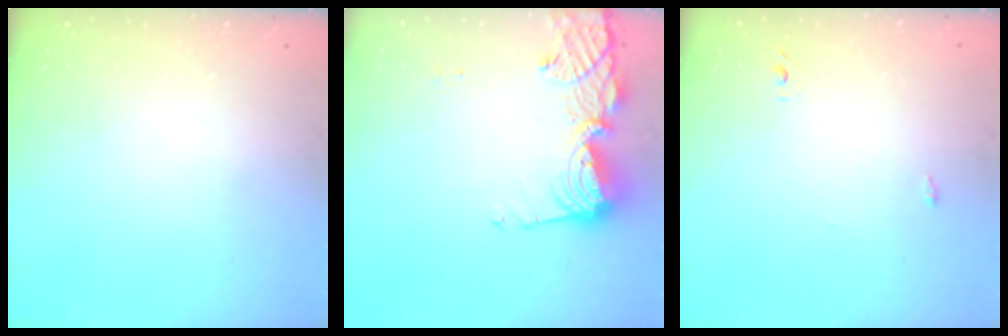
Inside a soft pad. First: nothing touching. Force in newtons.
{"total": 12.7, "press": 12.6, "slide": 1.2}
{"total": 2.4, "press": 2.2, "slide": 1.0}